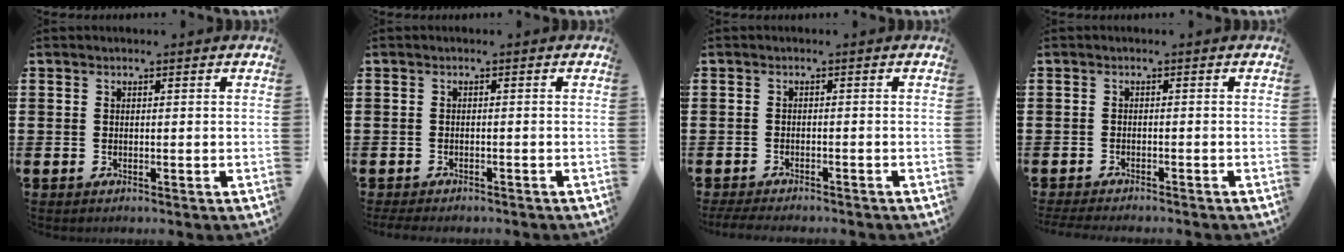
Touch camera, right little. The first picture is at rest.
{"total": 0.8, "force": [-0.8, 0.1, 0.2], "torque": [-0.005, -0.001, -0.016]}
{"total": 1.5, "force": [-1.4, 0.1, 0.4], "torque": [-0.008, 0.003, -0.029]}
{"total": 1.1, "force": [-1.1, 0.0, 0.2], "torque": [-0.005, 0.000, -0.023]}